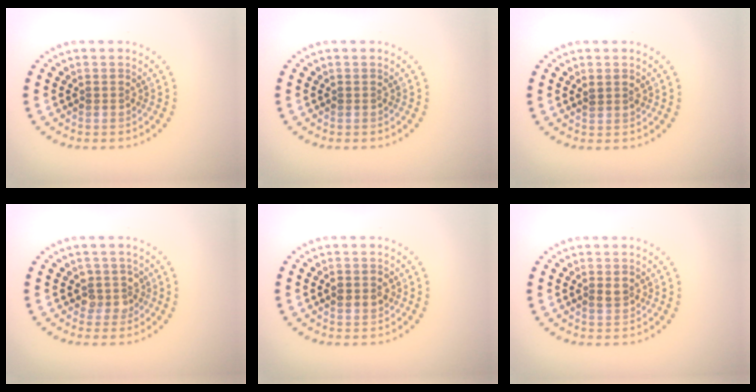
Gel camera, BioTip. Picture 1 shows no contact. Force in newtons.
{"total": 0.0}
{"total": 0.8, "press": 0.7, "slide": 0.4}
{"total": 2.0, "press": 1.6, "slide": 1.2}
{"total": 1.4, "press": 1.4, "slide": 0.1}
{"total": 1.0, "press": 1.0, "slide": 0.2}